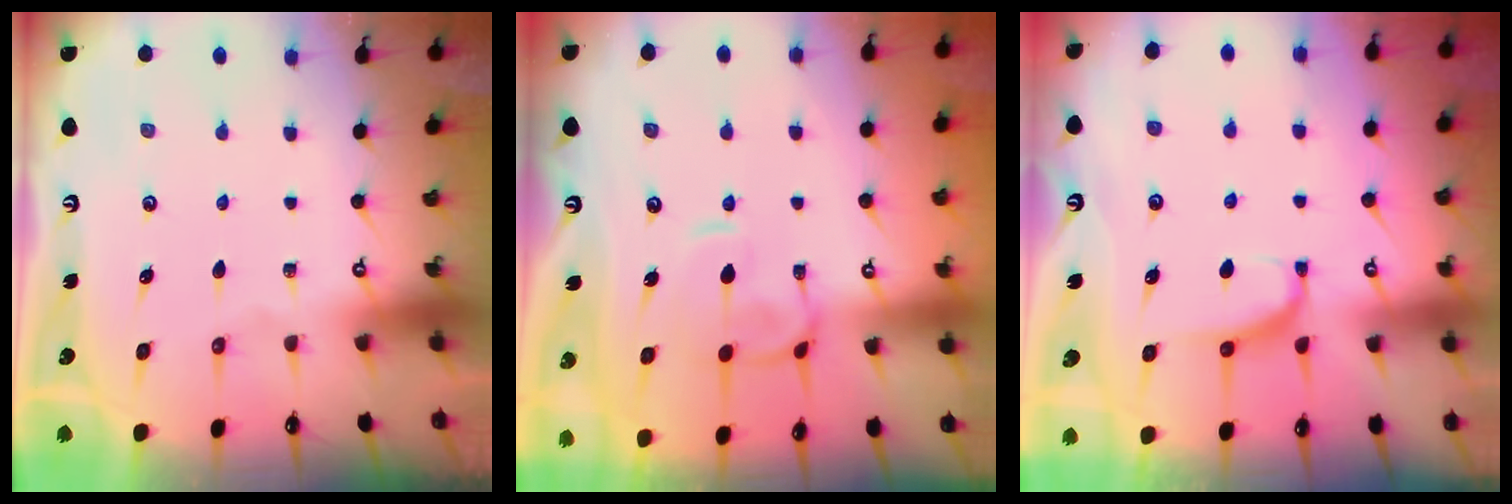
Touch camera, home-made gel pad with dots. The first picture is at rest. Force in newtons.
{"total": 2.1, "press": 2.0, "slide": 0.7}
{"total": 1.8, "press": 1.7, "slide": 0.6}